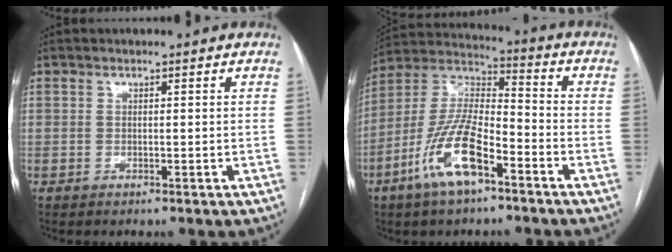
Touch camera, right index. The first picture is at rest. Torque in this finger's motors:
{"motor_torque": [0.77, -0.71, -0.03, -0.09]}